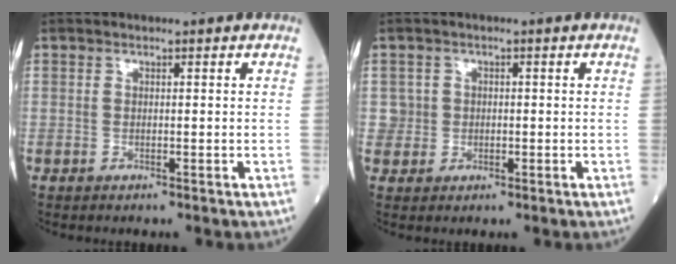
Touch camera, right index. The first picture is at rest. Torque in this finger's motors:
{"motor_torque": [-0.12, 0.07, -0.03, -0.03]}